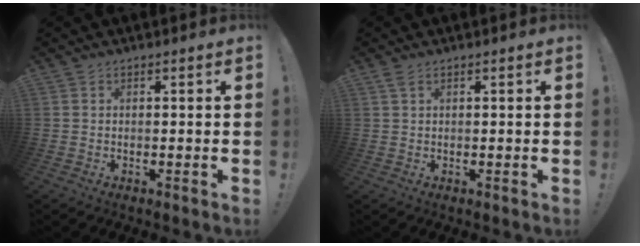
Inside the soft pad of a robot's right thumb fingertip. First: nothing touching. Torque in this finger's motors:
{"motor_torque": [-0.06, 0.32, 0.43, -0.03, -0.04]}